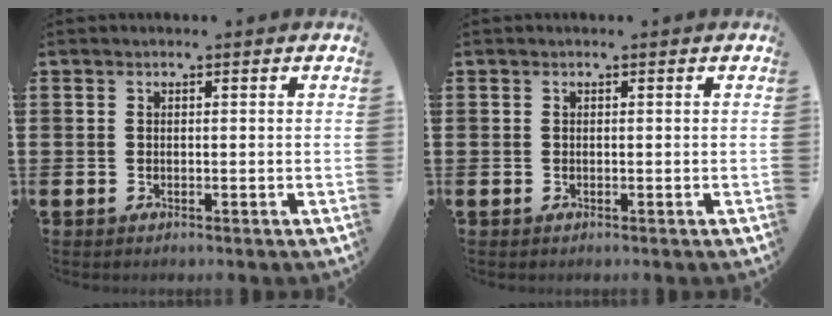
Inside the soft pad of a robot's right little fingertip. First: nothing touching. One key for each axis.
{"total": 0.0}